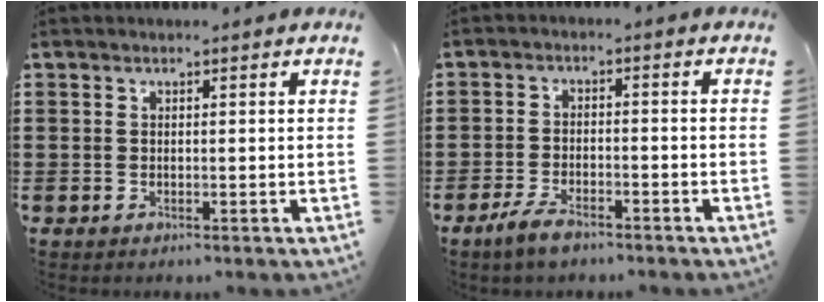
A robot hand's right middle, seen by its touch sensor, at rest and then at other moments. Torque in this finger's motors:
{"motor_torque": [2.14, 0.00, 0.06, 0.03]}